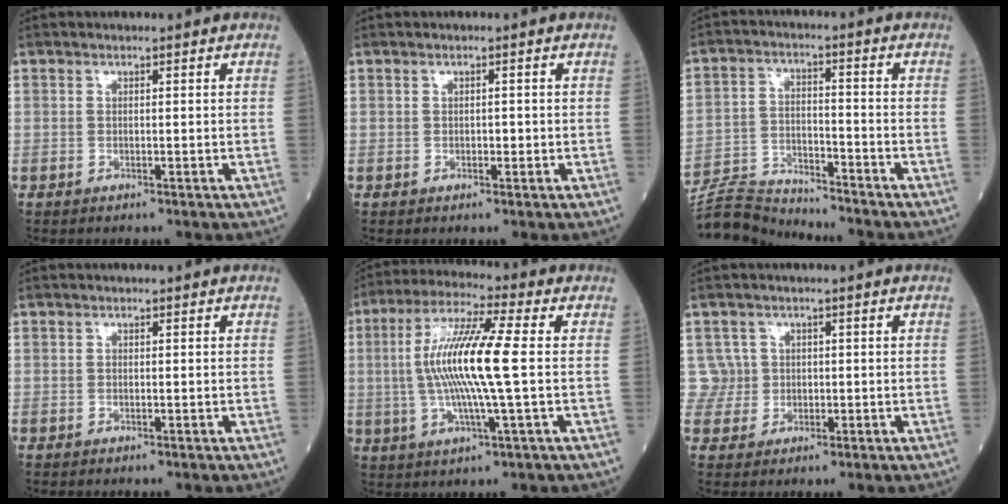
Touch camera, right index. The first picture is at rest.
{"total": 0.8, "force": [-0.1, 0.5, 0.6], "torque": [-0.006, 0.002, -0.002]}
{"total": 8.1, "force": [-8.0, 0.0, -1.0], "torque": [0.007, 0.009, -0.149]}
{"total": 0.0}
{"total": 13.2, "force": [0.3, 0.2, 13.2], "torque": [-0.264, 0.008, -0.001]}
{"total": 2.9, "force": [0.5, 2.8, -0.7], "torque": [0.026, 0.010, 0.005]}